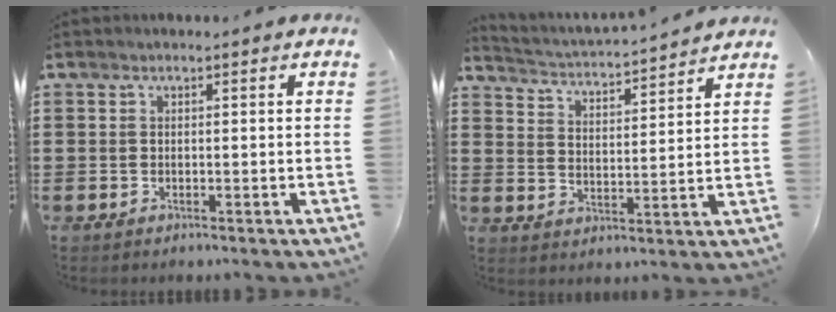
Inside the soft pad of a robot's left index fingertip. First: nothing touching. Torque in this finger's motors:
{"motor_torque": [2.14, 0.00, 0.01, -0.01]}